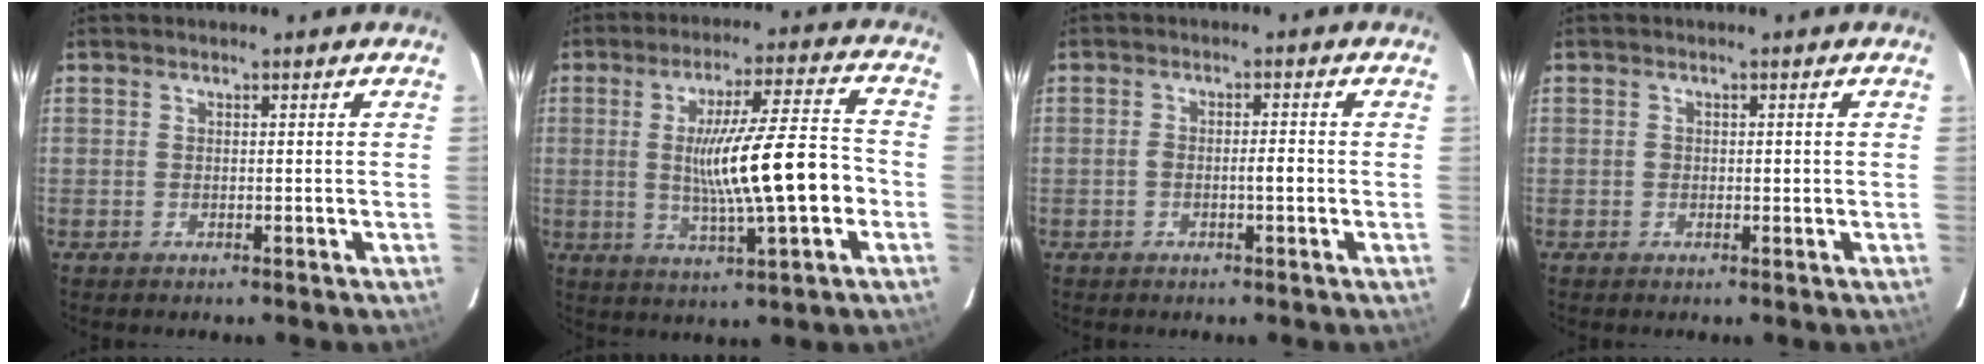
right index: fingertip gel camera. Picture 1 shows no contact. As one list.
[{"total": 14.1, "force": [-1.7, 0.7, 13.9], "torque": [-0.236, 0.006, -0.024]}, {"total": 2.5, "force": [-0.7, 0.6, 2.3], "torque": [-0.040, 0.005, -0.012]}, {"total": 1.1, "force": [0.0, 0.8, 0.8], "torque": [-0.011, 0.002, -0.001]}]